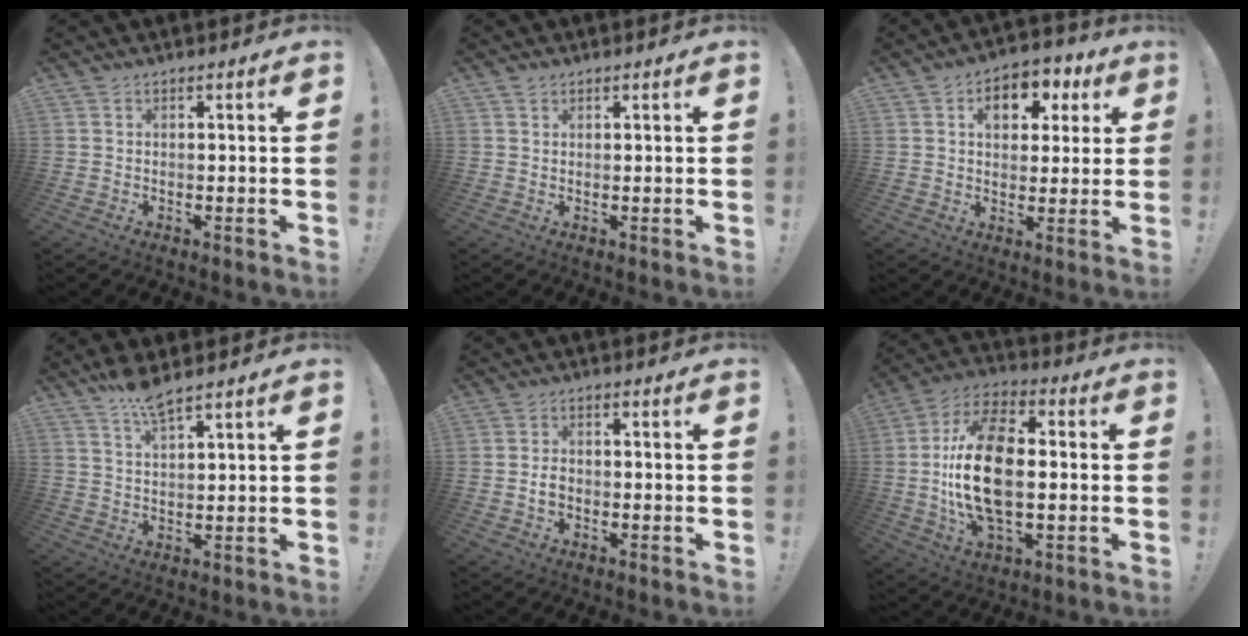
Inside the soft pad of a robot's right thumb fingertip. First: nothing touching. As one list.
[{"total": 1.1, "force": [0.9, 0.6, 0.4], "torque": [-0.005, -0.001, 0.016]}, {"total": 9.2, "force": [3.2, 6.7, 5.4], "torque": [-0.057, -0.012, 0.053]}, {"total": 6.3, "force": [5.1, 0.8, 3.6], "torque": [-0.069, -0.025, 0.090]}, {"total": 2.7, "force": [-1.0, 1.9, 1.7], "torque": [-0.025, 0.007, -0.018]}, {"total": 20.3, "force": [-0.6, 11.3, 16.8], "torque": [-0.319, -0.002, -0.011]}]